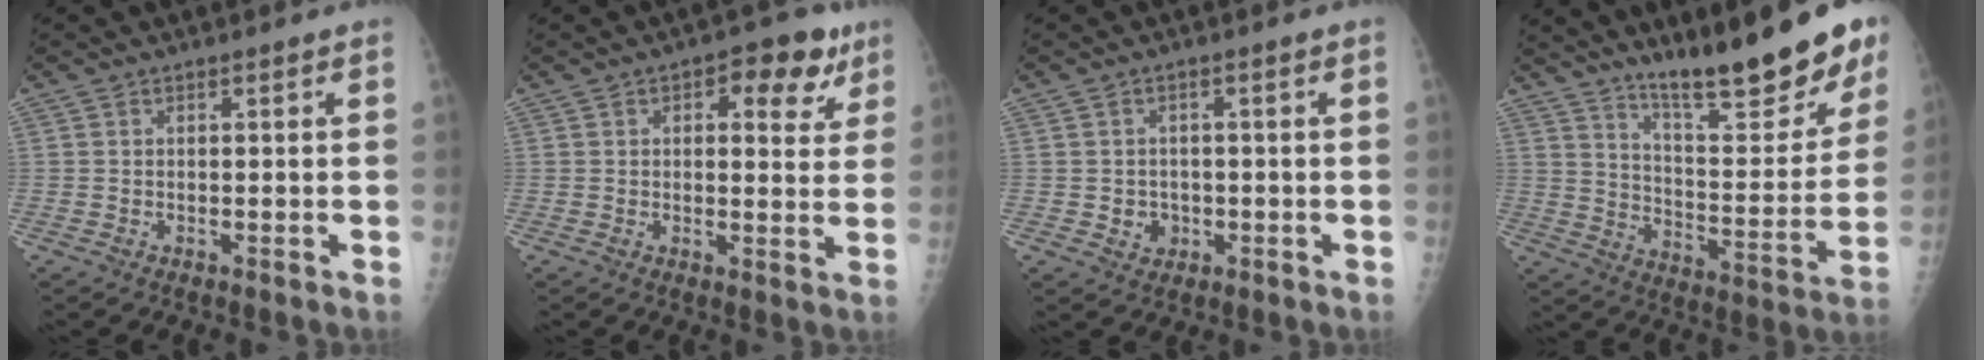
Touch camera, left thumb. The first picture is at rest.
{"total": 8.9, "force": [4.2, 4.7, 6.3], "torque": [-0.041, -0.008, 0.046]}
{"total": 3.1, "force": [-0.7, 2.8, 1.1], "torque": [-0.002, 0.004, -0.003]}
{"total": 19.9, "force": [15.0, 3.8, 12.5], "torque": [-0.149, -0.101, 0.237]}